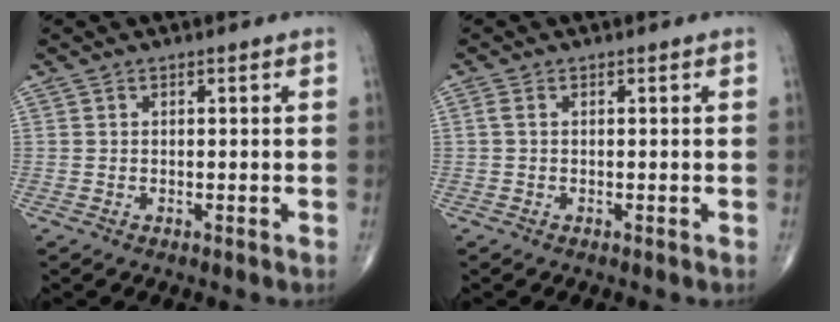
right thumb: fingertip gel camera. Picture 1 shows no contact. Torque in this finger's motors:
{"motor_torque": [-0.52, -0.05, 0.00, -0.15, -0.01]}